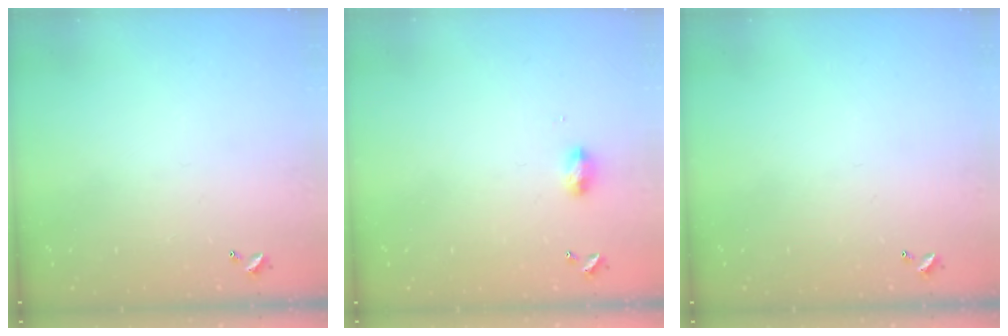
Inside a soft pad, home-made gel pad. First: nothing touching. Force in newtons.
{"total": 4.6, "press": 4.5, "slide": 0.7}
{"total": 0.0}